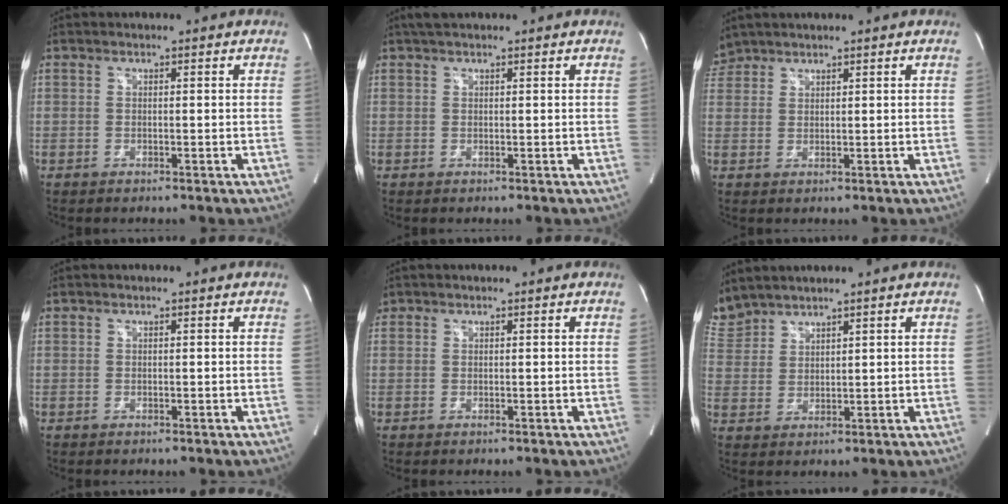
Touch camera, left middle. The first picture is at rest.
{"total": 2.2, "force": [1.8, 0.7, 1.0], "torque": [-0.021, 0.018, 0.031]}
{"total": 3.2, "force": [2.9, 1.2, -0.2], "torque": [-0.001, 0.015, 0.061]}
{"total": 0.0}
{"total": 0.8, "force": [0.6, 0.6, 0.0], "torque": [0.001, 0.011, 0.011]}
{"total": 5.7, "force": [5.6, 1.3, 0.5], "torque": [-0.028, 0.017, 0.122]}